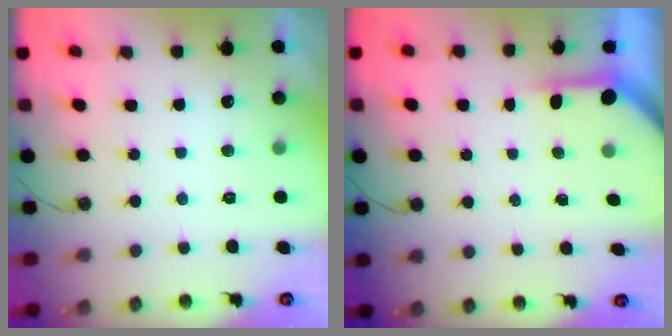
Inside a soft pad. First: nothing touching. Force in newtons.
{"total": 3.5, "press": 3.5, "slide": 0.3}